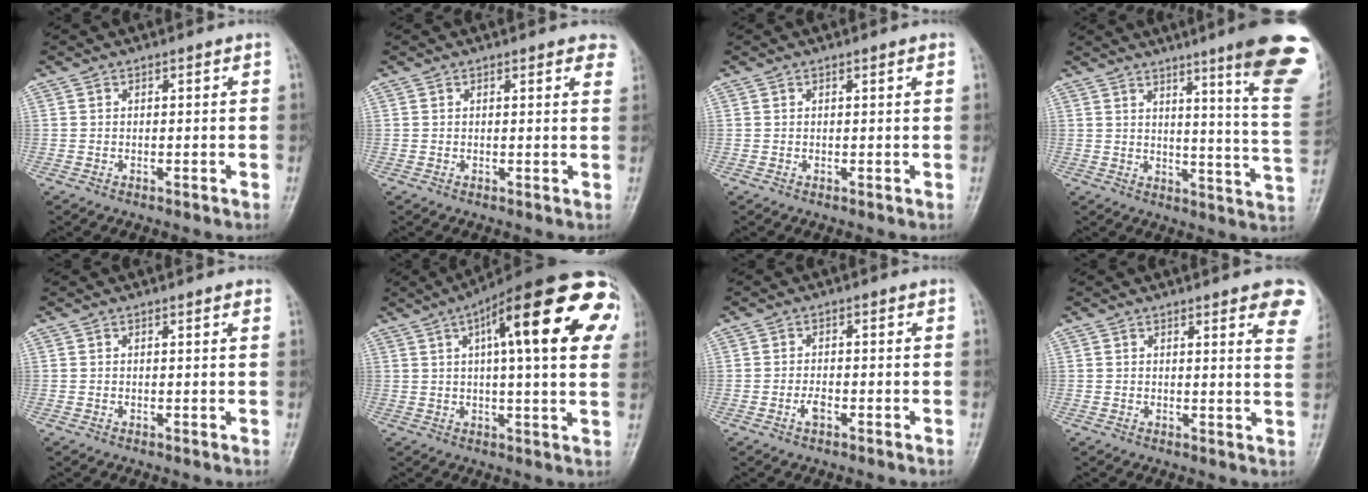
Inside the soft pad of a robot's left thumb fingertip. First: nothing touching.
{"total": 4.2, "force": [3.2, 1.4, 2.4], "torque": [-0.006, -0.005, 0.025]}
{"total": 1.0, "force": [0.5, 0.1, 0.8], "torque": [-0.011, 0.000, 0.005]}
{"total": 19.5, "force": [11.5, 0.9, 15.8], "torque": [-0.178, -0.070, 0.139]}
{"total": 1.3, "force": [0.8, 0.2, 1.0], "torque": [-0.012, 0.000, 0.008]}
{"total": 25.7, "force": [7.8, 6.9, 23.5], "torque": [-0.296, 0.028, 0.099]}
{"total": 2.1, "force": [-1.0, 1.1, 1.5], "torque": [-0.028, 0.003, -0.022]}
{"total": 9.8, "force": [6.0, 2.3, 7.3], "torque": [-0.060, -0.020, 0.057]}